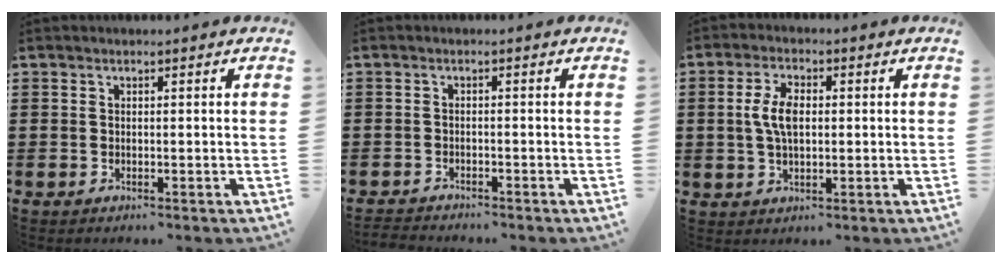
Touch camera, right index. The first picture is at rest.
{"total": 1.5, "force": [-1.5, 0.1, 0.0], "torque": [-0.006, 0.000, -0.032]}
{"total": 5.5, "force": [0.5, 2.6, 4.9], "torque": [-0.112, 0.005, 0.001]}